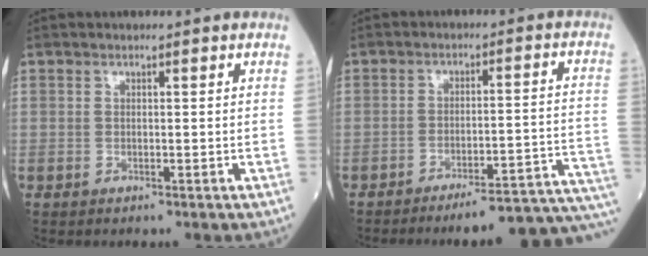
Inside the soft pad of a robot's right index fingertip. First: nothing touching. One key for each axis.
{"total": 16.0, "fx": -14.5, "fy": -1.0, "fz": 6.6, "tx": -0.028, "ty": 0.020, "tz": -0.184}